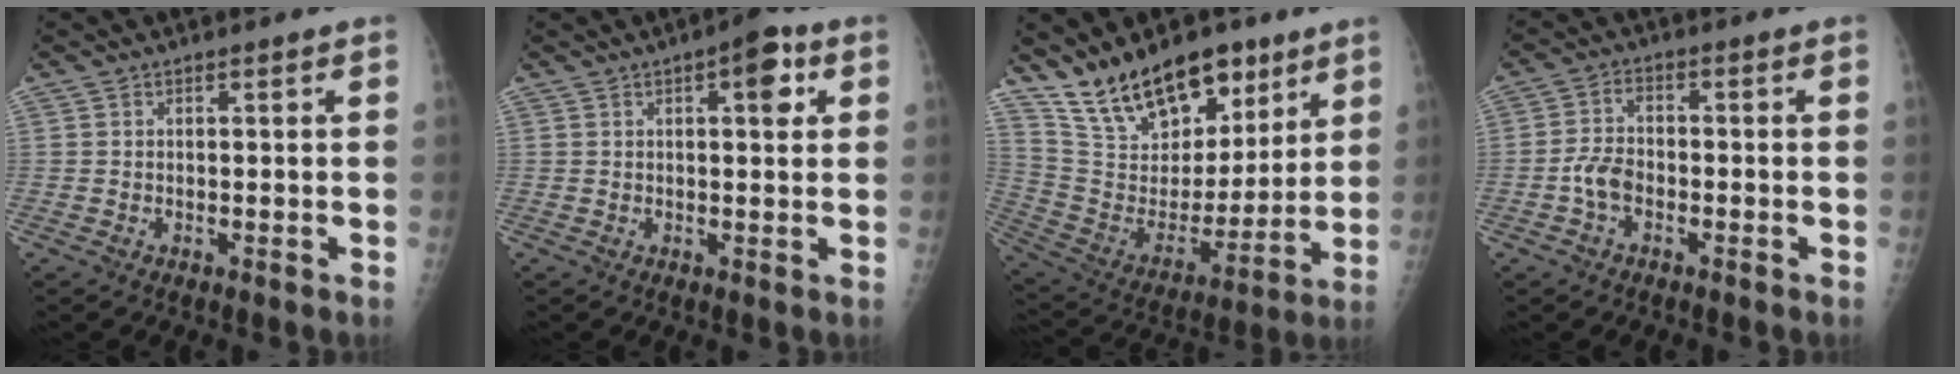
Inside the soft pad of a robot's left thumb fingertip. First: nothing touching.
{"total": 5.8, "force": [2.2, 2.2, 4.8], "torque": [-0.048, 0.000, 0.022]}
{"total": 20.2, "force": [14.2, 10.2, 10.0], "torque": [-0.125, -0.072, 0.257]}
{"total": 4.9, "force": [-1.8, 3.1, 3.4], "torque": [-0.065, 0.017, -0.040]}